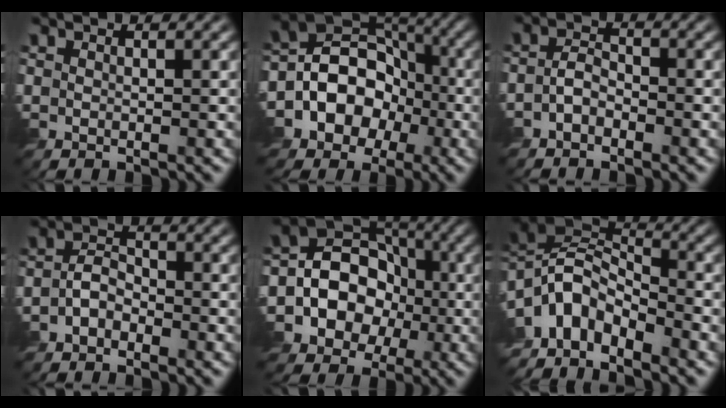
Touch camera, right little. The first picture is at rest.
{"total": 10.8, "force": [-3.8, 9.0, 4.5], "torque": [-0.074, 0.006, -0.083]}
{"total": 1.9, "force": [-1.2, 0.9, 1.1], "torque": [-0.024, 0.008, -0.030]}
{"total": 2.4, "force": [-1.5, 1.3, 1.3], "torque": [-0.027, 0.008, -0.036]}
{"total": 10.3, "force": [-2.3, 8.8, 4.7], "torque": [-0.071, 0.016, -0.059]}
{"total": 7.8, "force": [-5.1, 3.8, 4.6], "torque": [-0.084, 0.009, -0.108]}